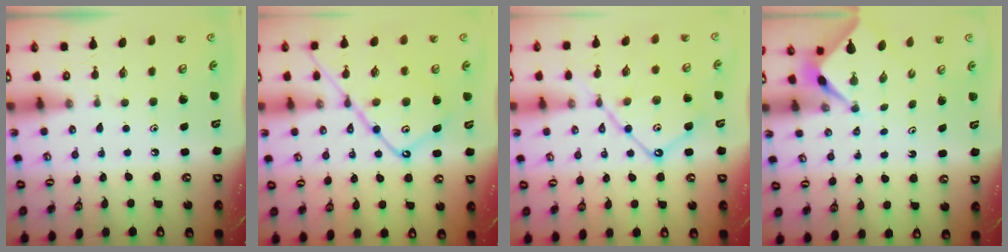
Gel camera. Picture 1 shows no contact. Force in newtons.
{"total": 15.9, "press": 15.9, "slide": 1.7}
{"total": 13.5, "press": 13.5, "slide": 1.3}
{"total": 2.3, "press": 2.3, "slide": 0.3}